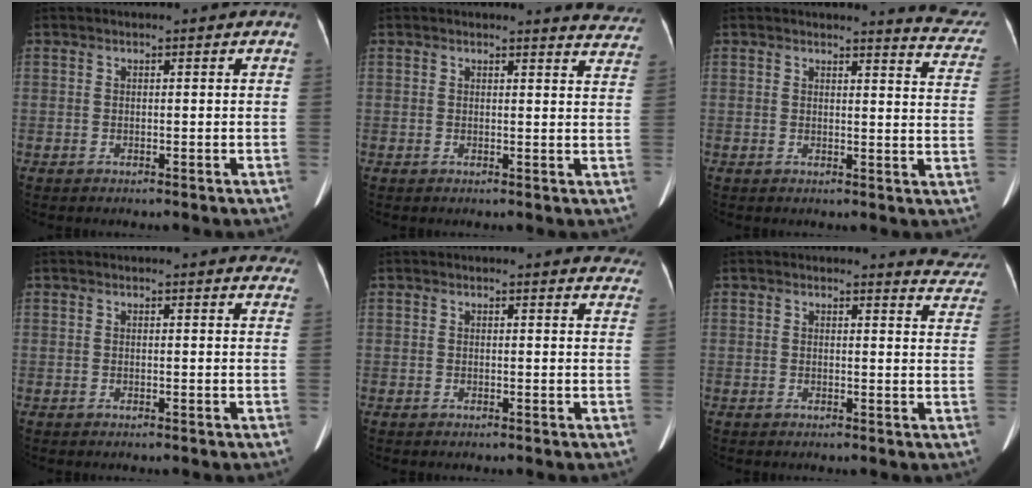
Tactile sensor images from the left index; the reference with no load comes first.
{"total": 5.9, "force": [5.8, 0.7, 0.3], "torque": [0.011, -0.033, 0.034]}
{"total": 8.0, "force": [8.0, 0.2, 0.9], "torque": [0.005, -0.063, 0.060]}
{"total": 6.2, "force": [5.8, 1.2, 1.5], "torque": [-0.001, -0.008, 0.037]}
{"total": 7.8, "force": [7.5, 1.6, 1.2], "torque": [0.019, -0.021, 0.046]}
{"total": 5.8, "force": [5.7, 0.8, -0.2], "torque": [0.018, -0.041, 0.033]}